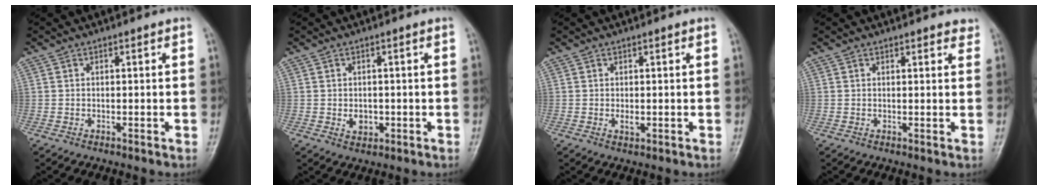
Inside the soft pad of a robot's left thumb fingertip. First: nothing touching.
{"total": 2.7, "force": [-0.5, 2.1, 1.7], "torque": [-0.018, 0.001, -0.002]}
{"total": 1.5, "force": [0.1, 0.8, 1.3], "torque": [-0.018, -0.004, 0.003]}
{"total": 2.5, "force": [2.1, 1.0, 1.0], "torque": [0.010, -0.005, 0.017]}